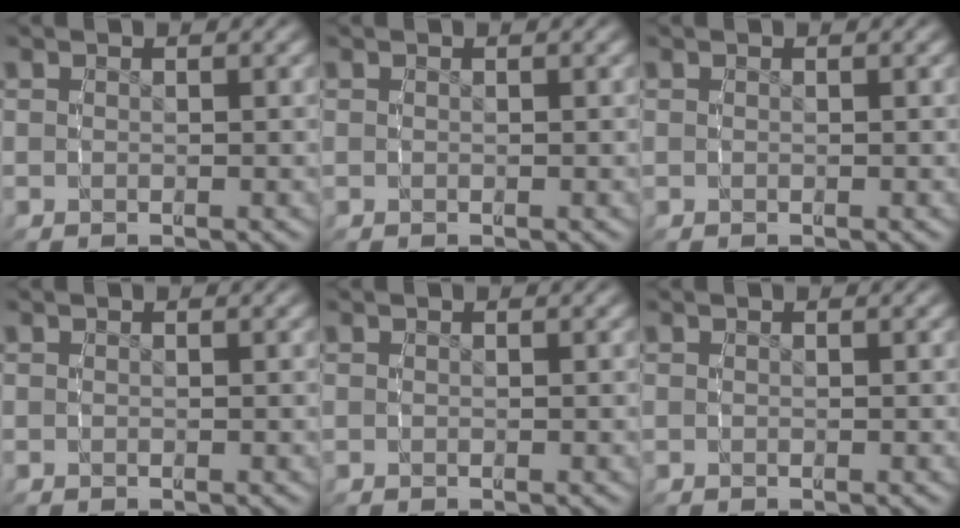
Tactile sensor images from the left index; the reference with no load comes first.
{"total": 0.0}
{"total": 0.0}
{"total": 0.0}
{"total": 0.0}
{"total": 0.0}